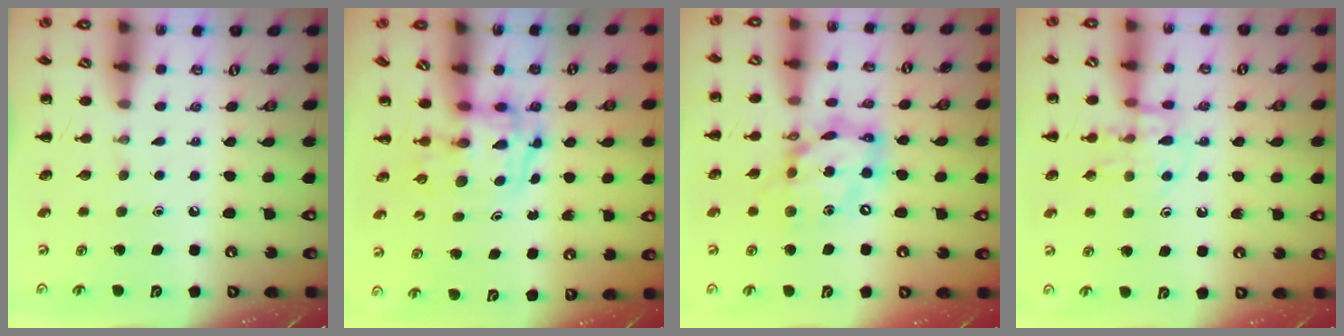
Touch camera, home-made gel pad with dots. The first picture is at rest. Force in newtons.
{"total": 3.2, "press": 3.1, "slide": 0.6}
{"total": 14.5, "press": 14.0, "slide": 3.6}
{"total": 12.7, "press": 12.6, "slide": 0.8}